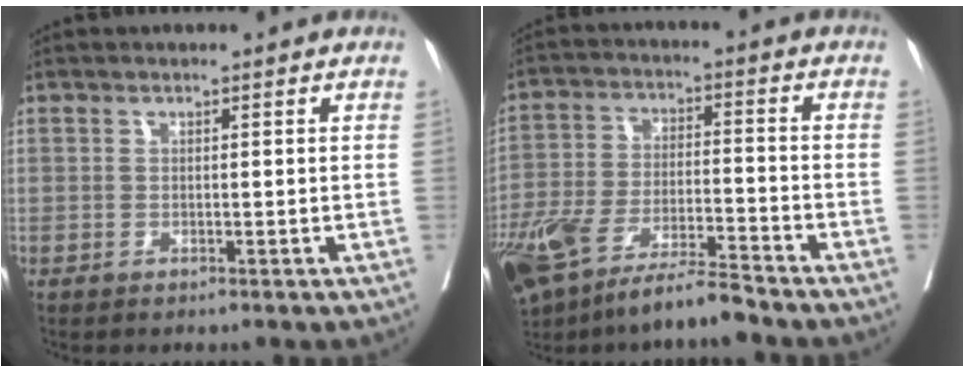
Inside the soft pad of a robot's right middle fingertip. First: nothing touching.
{"total": 13.6, "force": [-10.1, 2.2, 8.8], "torque": [-0.172, -0.027, -0.187]}